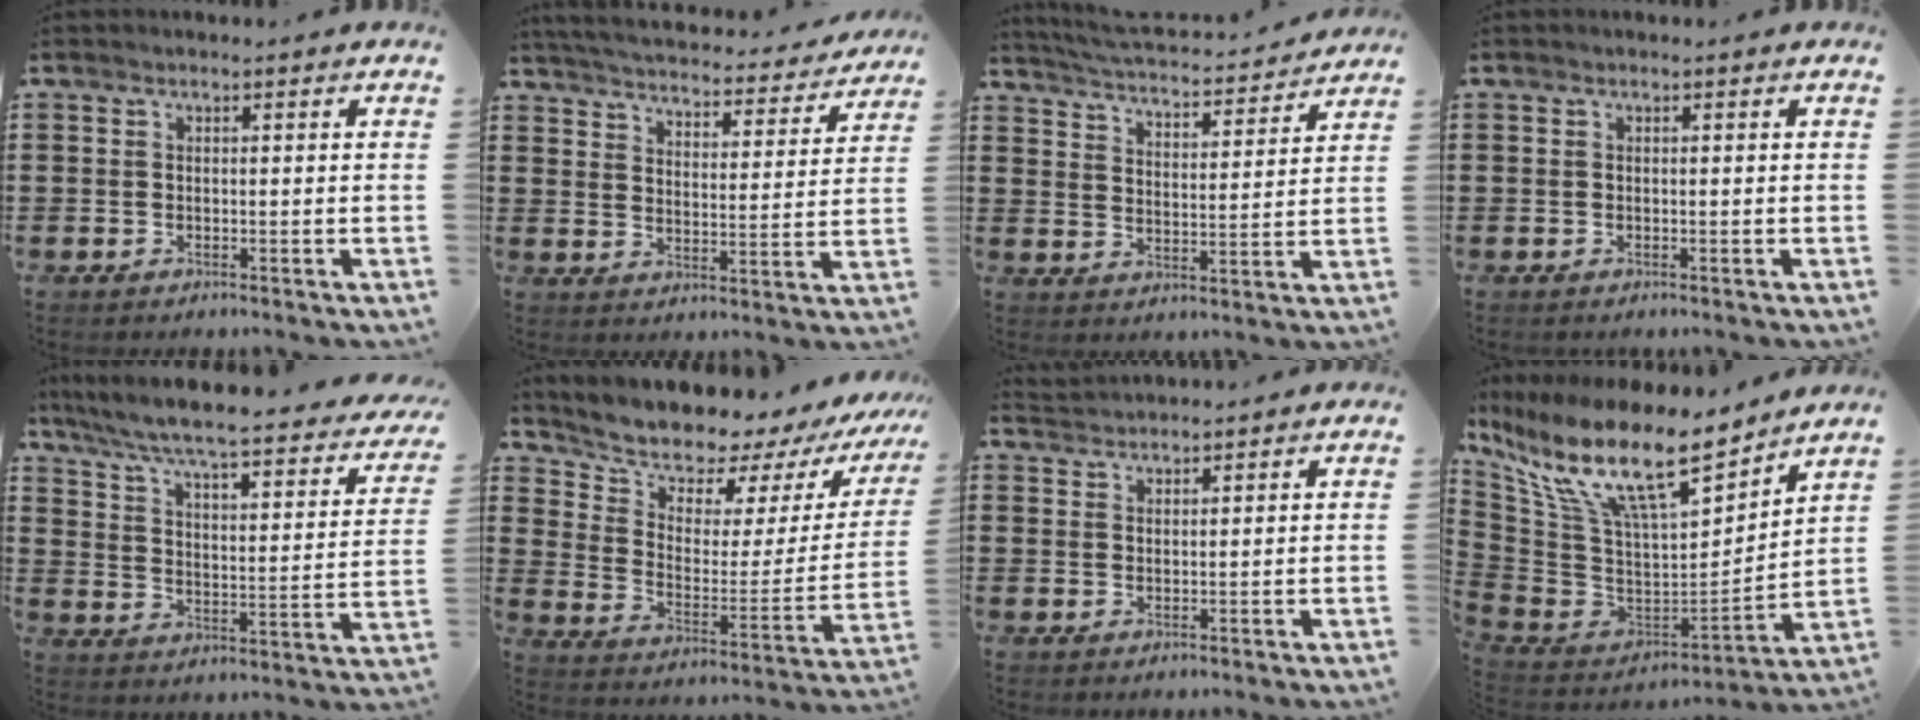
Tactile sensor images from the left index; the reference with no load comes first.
{"total": 4.1, "force": [4.0, -0.2, 0.5], "torque": [-0.035, -0.037, 0.063]}
{"total": 4.3, "force": [4.2, -0.1, 1.0], "torque": [-0.041, -0.035, 0.066]}
{"total": 0.0}
{"total": 5.6, "force": [4.5, 0.1, 3.3], "torque": [-0.087, -0.046, 0.067]}
{"total": 7.1, "force": [6.6, 2.5, 0.9], "torque": [-0.049, -0.062, 0.110]}
{"total": 2.1, "force": [2.0, 0.0, -0.4], "torque": [0.002, -0.001, 0.041]}
{"total": 16.1, "force": [10.1, 4.1, 11.8], "torque": [-0.248, -0.058, 0.171]}